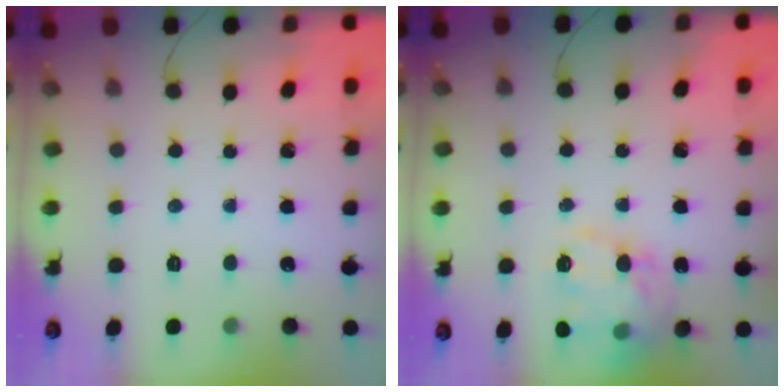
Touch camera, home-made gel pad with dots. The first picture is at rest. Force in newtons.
{"total": 15.1, "press": 14.9, "slide": 2.5}